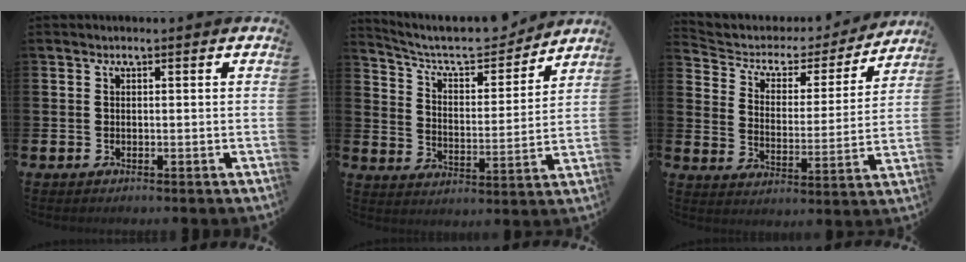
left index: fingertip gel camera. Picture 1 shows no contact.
{"total": 8.1, "force": [7.4, 2.1, 2.7], "torque": [-0.084, -0.052, 0.125]}
{"total": 5.0, "force": [4.1, 2.5, 1.2], "torque": [-0.056, -0.032, 0.062]}